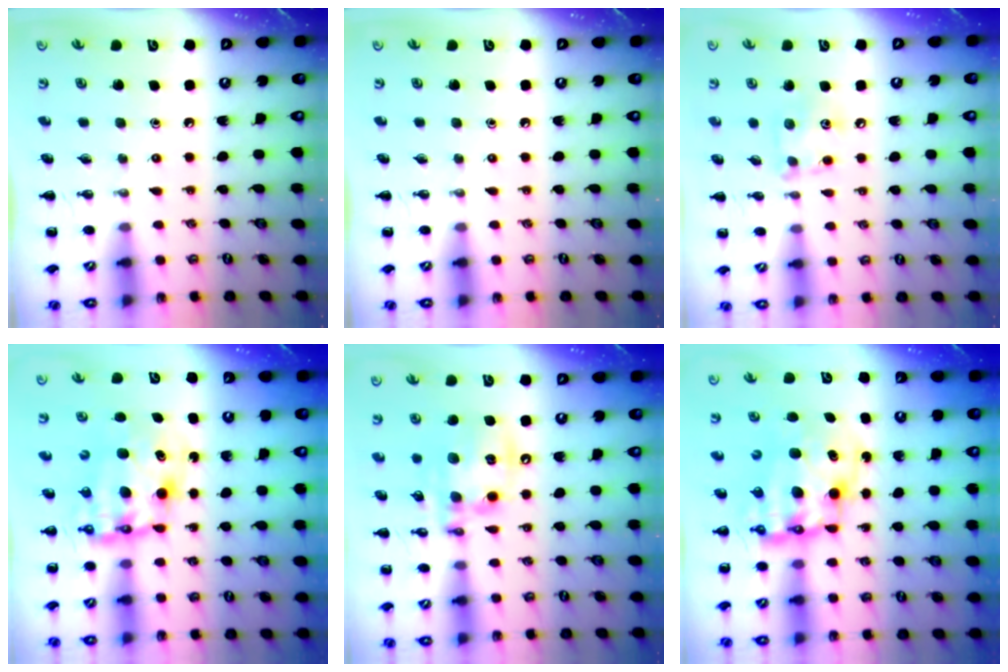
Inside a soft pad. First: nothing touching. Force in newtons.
{"total": 0.0}
{"total": 7.3, "press": 7.3, "slide": 0.4}
{"total": 9.8, "press": 9.5, "slide": 2.5}
{"total": 13.8, "press": 13.5, "slide": 3.1}
{"total": 11.0, "press": 10.5, "slide": 3.1}